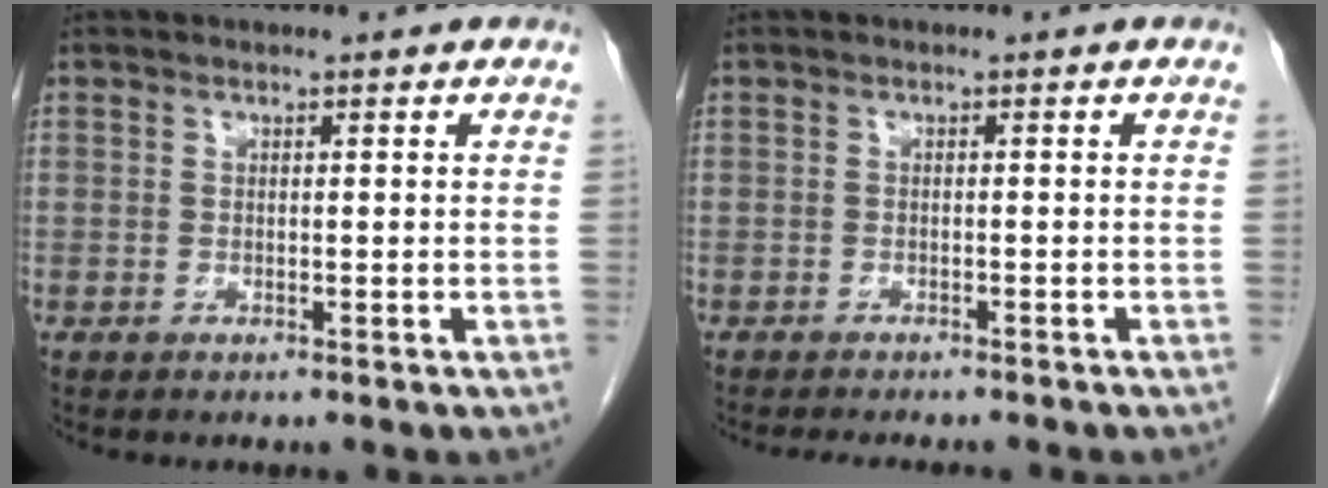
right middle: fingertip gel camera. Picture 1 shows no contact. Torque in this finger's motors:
{"motor_torque": [0.66, -0.54, 0.01, 0.01]}